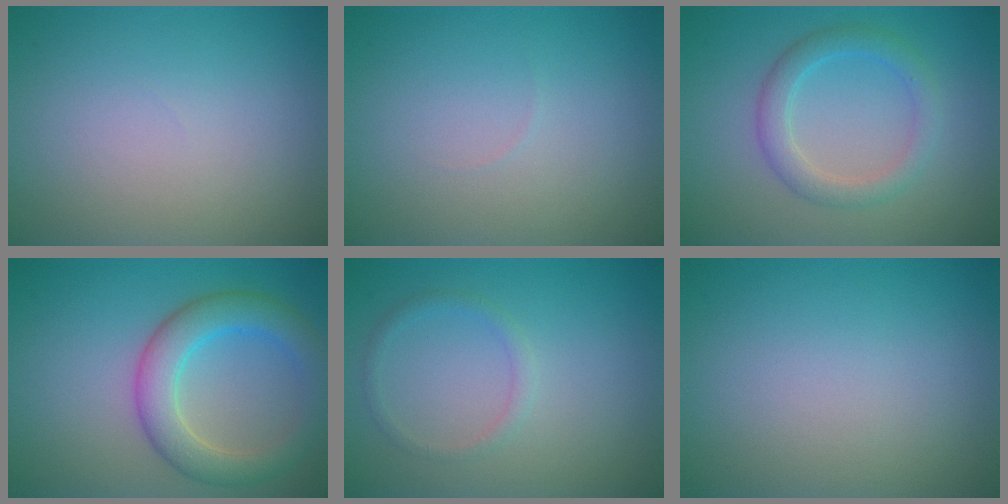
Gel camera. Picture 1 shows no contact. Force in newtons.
{"total": 0.0}
{"total": 3.0, "press": 3.0, "slide": 0.1}
{"total": 5.2, "press": 5.2, "slide": 0.1}
{"total": 1.2, "press": 1.2, "slide": 0.2}
{"total": 0.0}